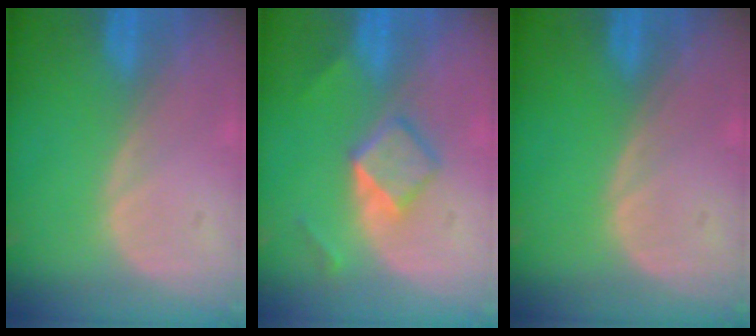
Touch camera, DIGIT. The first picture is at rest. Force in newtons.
{"total": 5.2, "press": 4.5, "slide": 2.6}
{"total": 0.0}